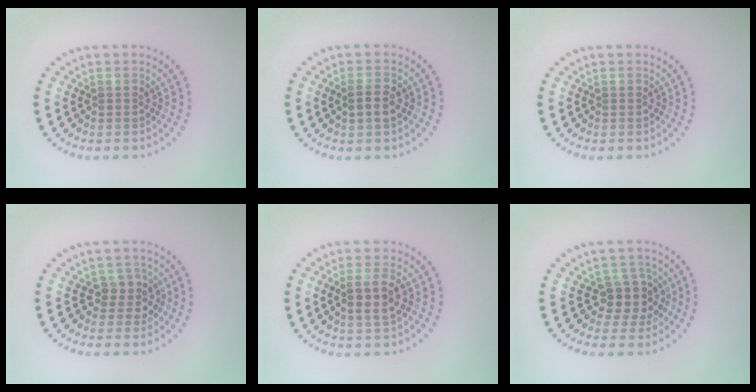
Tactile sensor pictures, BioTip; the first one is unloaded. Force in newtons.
{"total": 1.9, "press": 1.8, "slide": 0.4}
{"total": 0.0}
{"total": 2.1, "press": 1.7, "slide": 1.2}
{"total": 2.8, "press": 2.7, "slide": 0.8}
{"total": 2.9, "press": 2.4, "slide": 1.6}